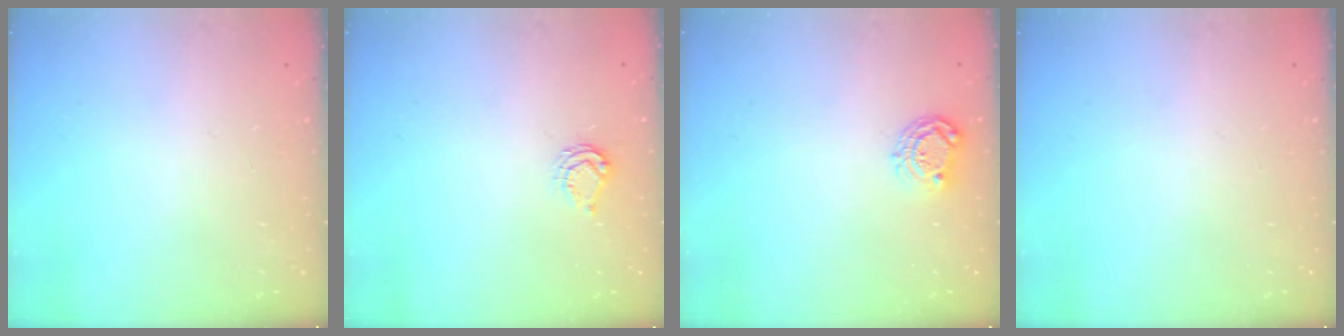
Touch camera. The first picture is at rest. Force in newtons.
{"total": 4.6, "press": 4.5, "slide": 0.6}
{"total": 6.2, "press": 6.1, "slide": 0.7}
{"total": 0.0}